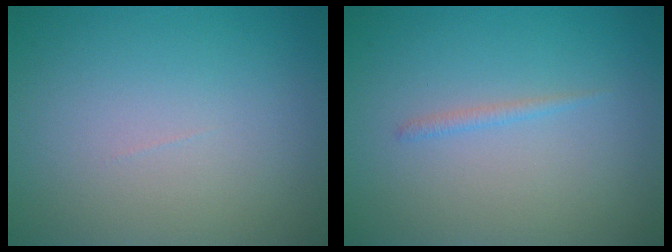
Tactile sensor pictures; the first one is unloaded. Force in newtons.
{"total": 0.7, "press": 0.7, "slide": 0.1}